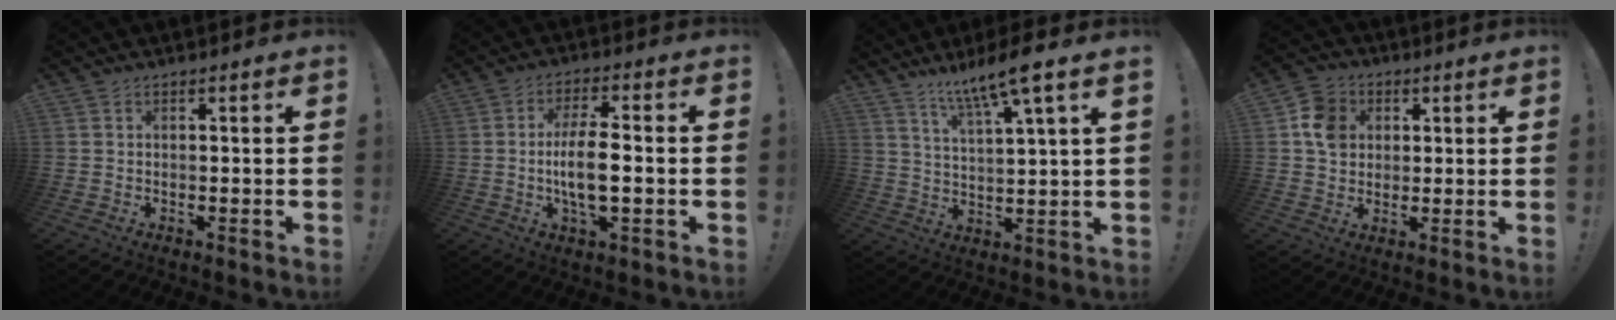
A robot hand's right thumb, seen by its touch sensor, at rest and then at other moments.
{"total": 10.2, "force": [-1.2, 3.0, 9.7], "torque": [-0.187, -0.002, -0.029]}
{"total": 10.4, "force": [7.8, 0.1, 6.8], "torque": [-0.122, -0.044, 0.125]}
{"total": 9.5, "force": [2.1, 8.3, 4.0], "torque": [-0.047, 0.003, 0.045]}